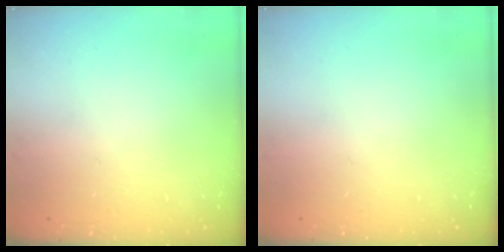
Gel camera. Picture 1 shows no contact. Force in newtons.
{"total": 0.0}